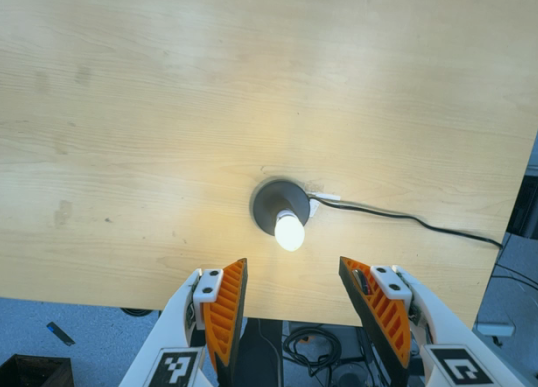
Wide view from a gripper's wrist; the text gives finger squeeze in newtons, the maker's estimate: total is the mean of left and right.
{"total": 0.0}